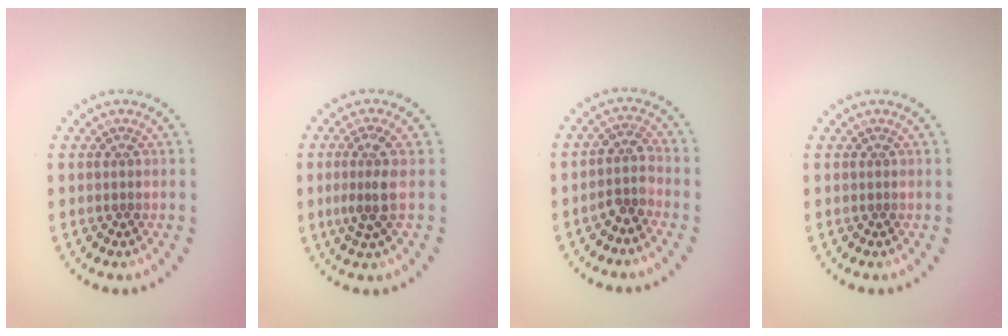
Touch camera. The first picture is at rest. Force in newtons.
{"total": 2.6, "press": 2.2, "slide": 1.5}
{"total": 2.3, "press": 1.8, "slide": 1.4}
{"total": 0.0}